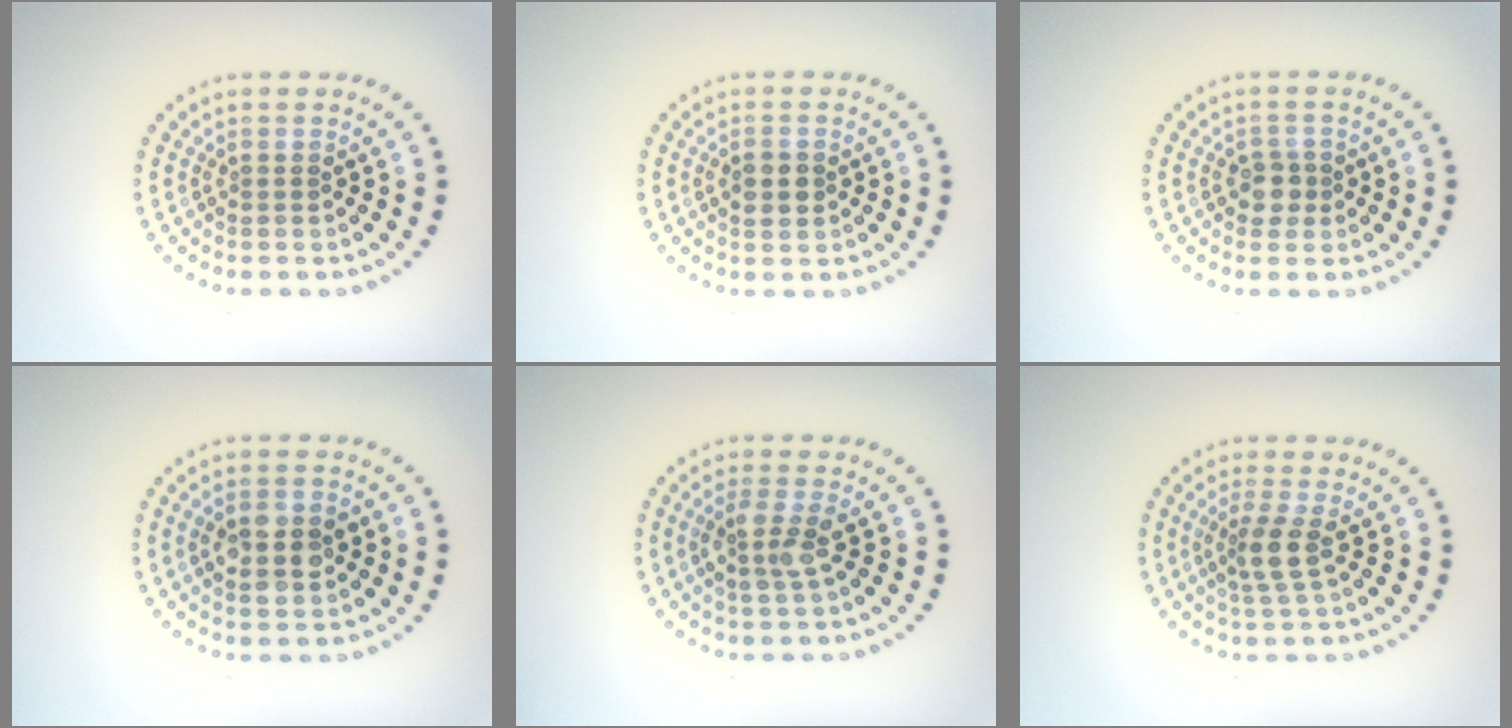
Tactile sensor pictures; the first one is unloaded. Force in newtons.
{"total": 2.4, "press": 2.4, "slide": 0.0}
{"total": 1.8, "press": 1.6, "slide": 0.8}
{"total": 4.0, "press": 3.9, "slide": 0.2}
{"total": 2.7, "press": 2.6, "slide": 0.9}
{"total": 2.6, "press": 2.0, "slide": 1.6}